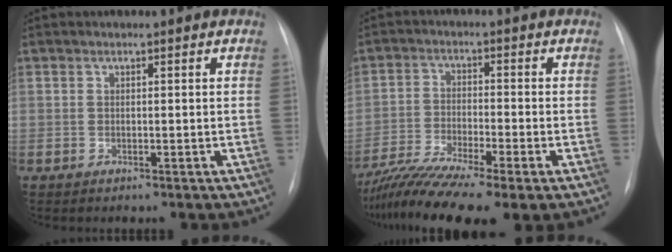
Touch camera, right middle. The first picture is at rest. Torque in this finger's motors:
{"motor_torque": [1.20, -0.93, 0.32, 0.18]}